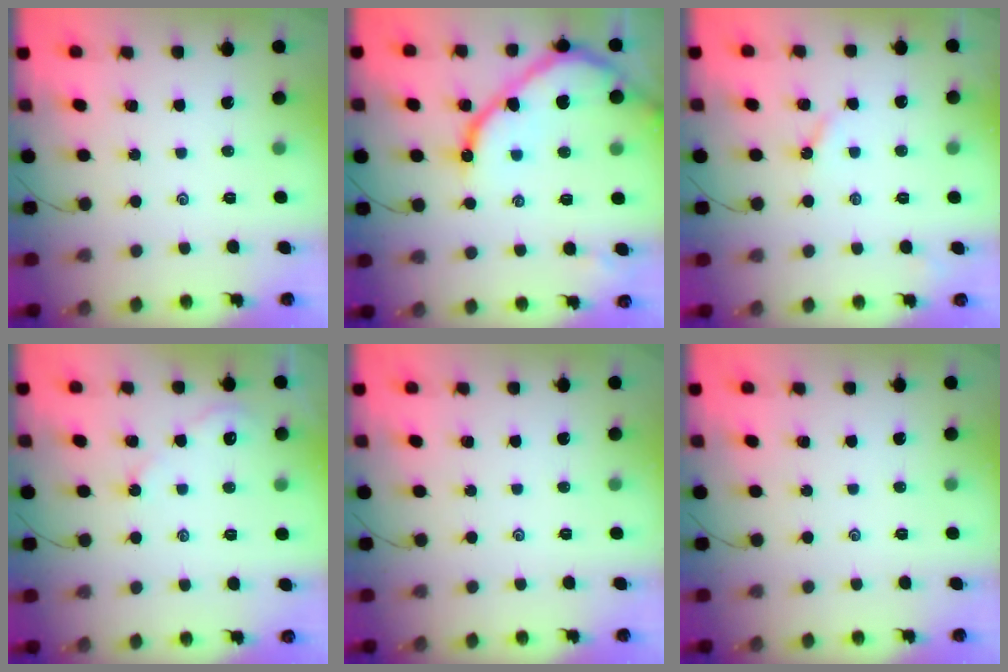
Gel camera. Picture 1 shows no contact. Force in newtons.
{"total": 14.5, "press": 14.4, "slide": 1.5}
{"total": 3.0, "press": 2.9, "slide": 0.5}
{"total": 2.5, "press": 2.4, "slide": 0.4}
{"total": 0.0}
{"total": 0.0}